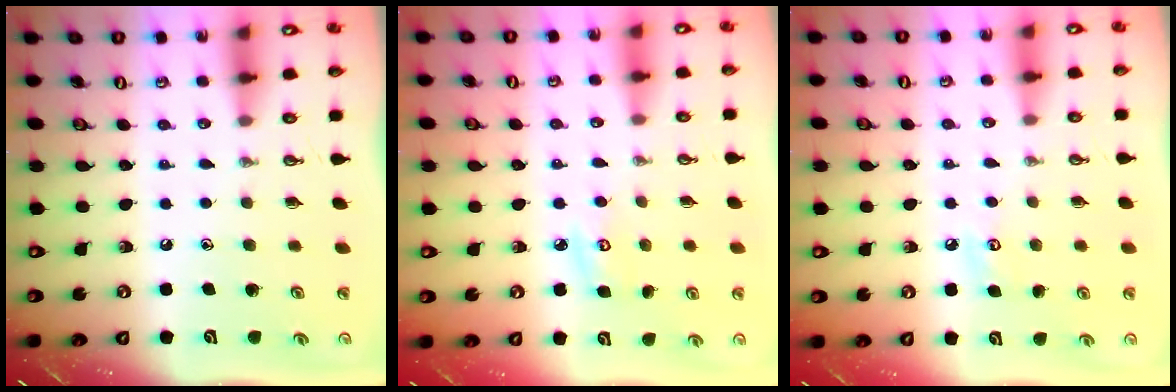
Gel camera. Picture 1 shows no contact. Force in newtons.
{"total": 5.5, "press": 5.5, "slide": 0.5}
{"total": 5.9, "press": 5.8, "slide": 0.7}